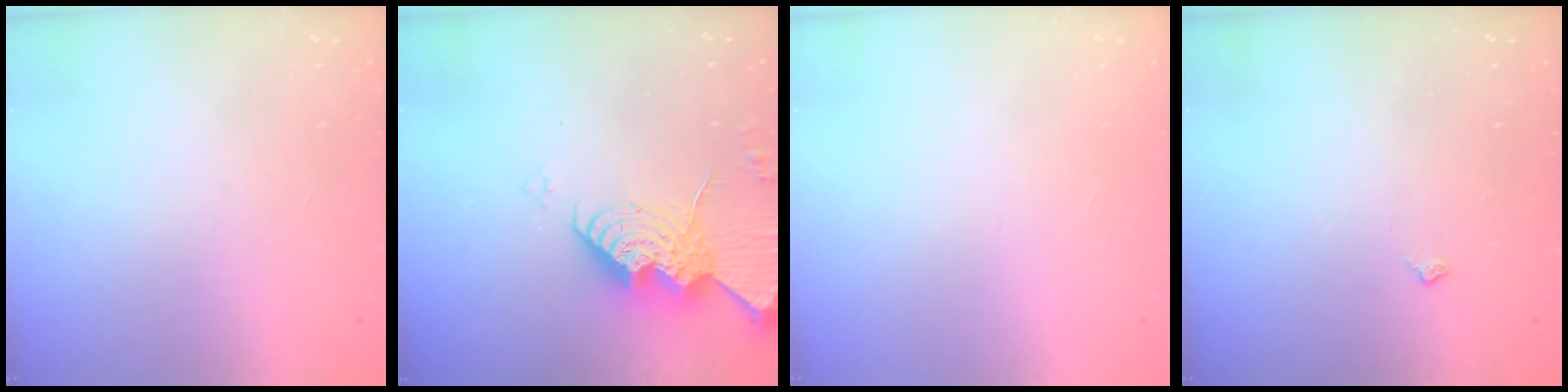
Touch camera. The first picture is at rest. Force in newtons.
{"total": 15.6, "press": 15.5, "slide": 1.5}
{"total": 0.0}
{"total": 4.2, "press": 4.2, "slide": 0.5}